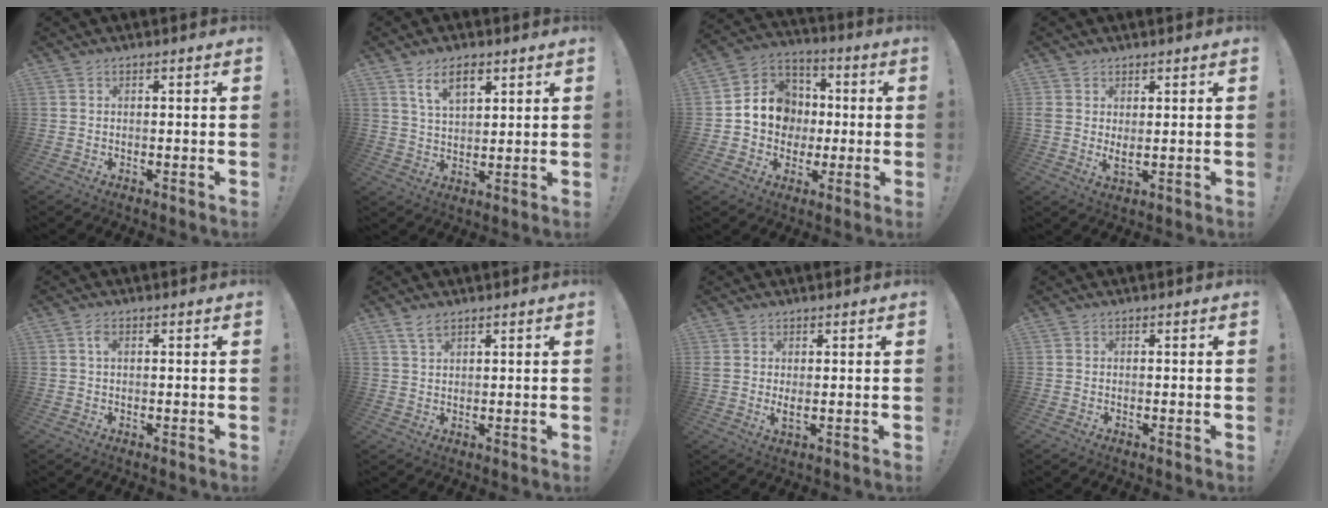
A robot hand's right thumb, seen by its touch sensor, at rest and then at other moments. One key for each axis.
{"total": 8.4, "fx": 4.9, "fy": 4.0, "fz": 5.5, "tx": -0.095, "ty": -0.011, "tz": 0.088}
{"total": 12.5, "fx": -0.4, "fy": 11.4, "fz": 4.9, "tx": -0.062, "ty": 0.009, "tz": 0.003}
{"total": 3.5, "fx": 2.0, "fy": 1.4, "fz": 2.6, "tx": -0.030, "ty": -0.017, "tz": 0.035}
{"total": 2.2, "fx": 0.7, "fy": 1.2, "fz": 1.7, "tx": -0.027, "ty": 0.000, "tz": 0.009}
{"total": 3.6, "fx": 2.5, "fy": 1.7, "fz": 2.0, "tx": -0.030, "ty": -0.009, "tz": 0.045}
{"total": 3.0, "fx": 1.1, "fy": 0.9, "fz": 2.6, "tx": -0.037, "ty": -0.010, "tz": 0.020}
{"total": 0.0}